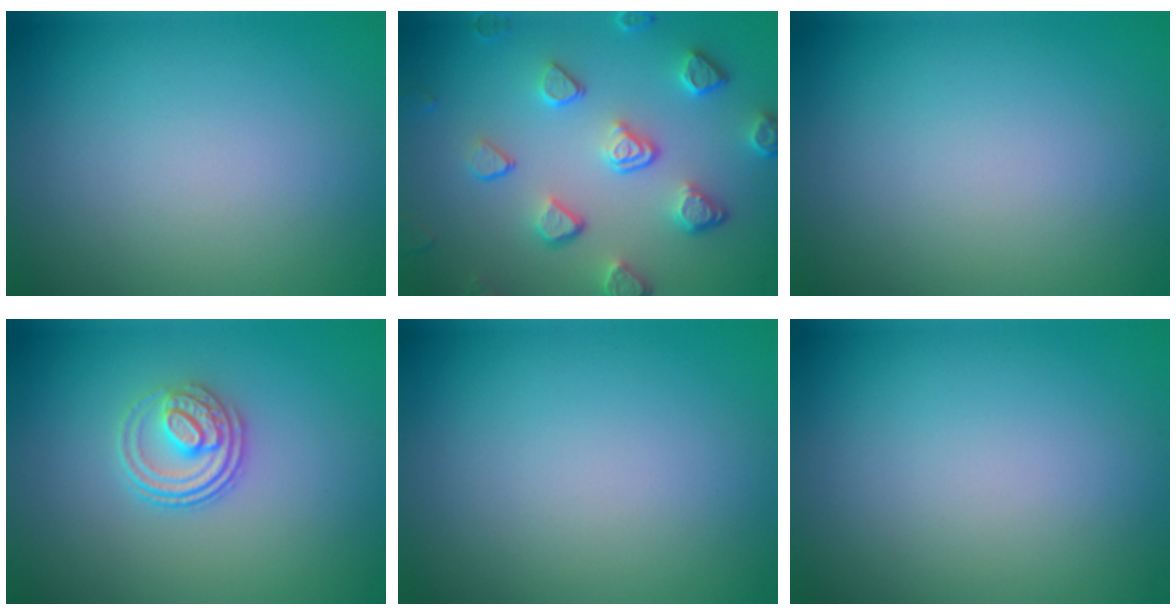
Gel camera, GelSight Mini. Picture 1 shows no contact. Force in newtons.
{"total": 5.0, "press": 3.8, "slide": 3.2}
{"total": 0.0}
{"total": 3.0, "press": 2.5, "slide": 1.7}
{"total": 0.0}
{"total": 0.0}